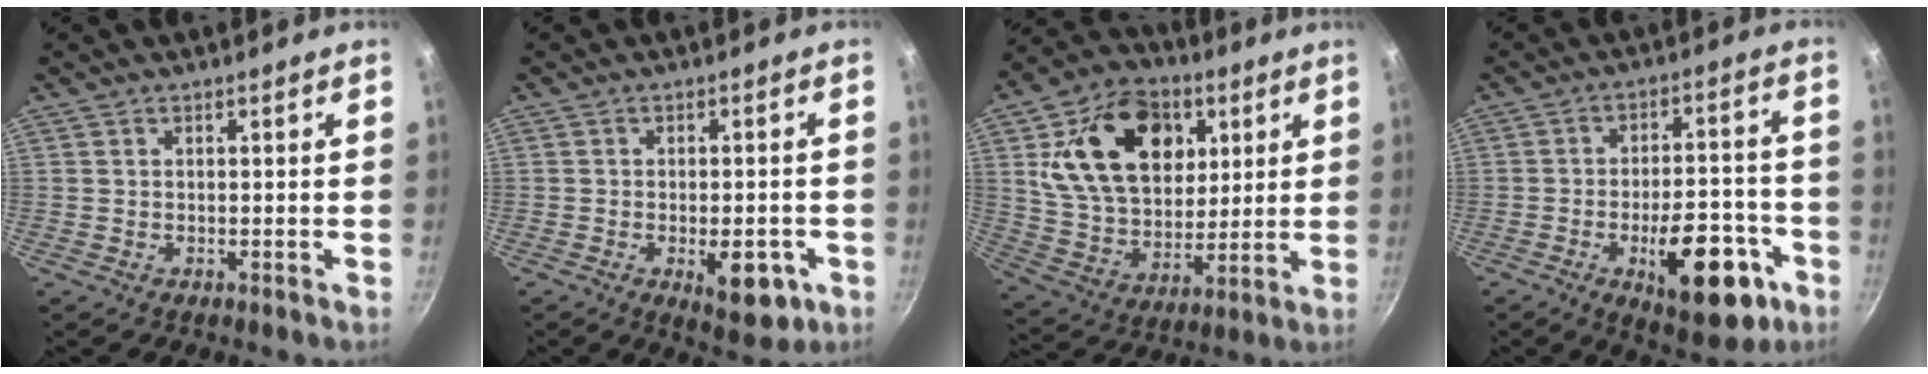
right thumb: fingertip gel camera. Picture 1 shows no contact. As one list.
[{"total": 8.7, "force": [-3.0, 4.0, 7.2], "torque": [-0.069, 0.006, -0.031]}, {"total": 23.2, "force": [7.3, 16.2, 14.8], "torque": [-0.222, -0.010, 0.128]}, {"total": 16.9, "force": [-6.8, 7.5, 13.6], "torque": [-0.151, 0.033, -0.084]}]